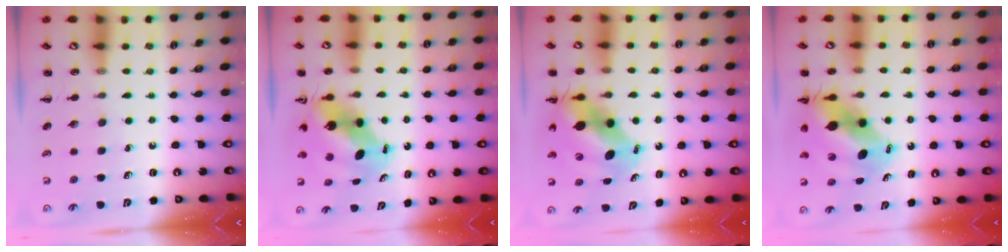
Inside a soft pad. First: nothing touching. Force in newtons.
{"total": 8.1, "press": 7.8, "slide": 2.3}
{"total": 11.1, "press": 10.7, "slide": 3.2}
{"total": 11.5, "press": 10.9, "slide": 3.6}